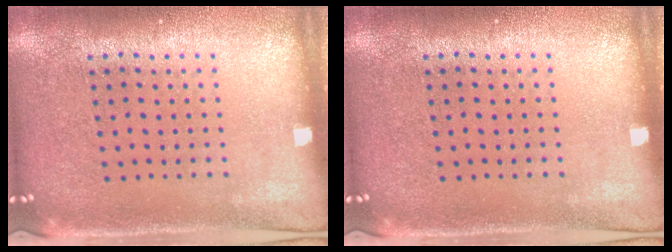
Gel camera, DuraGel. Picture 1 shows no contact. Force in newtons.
{"total": 0.0}